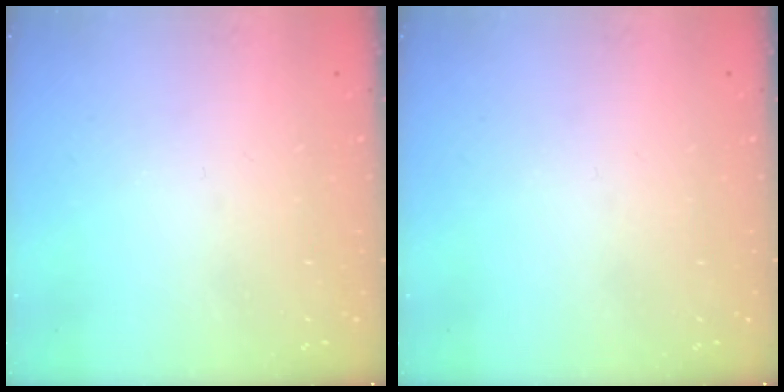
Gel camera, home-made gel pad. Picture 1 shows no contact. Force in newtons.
{"total": 0.0}